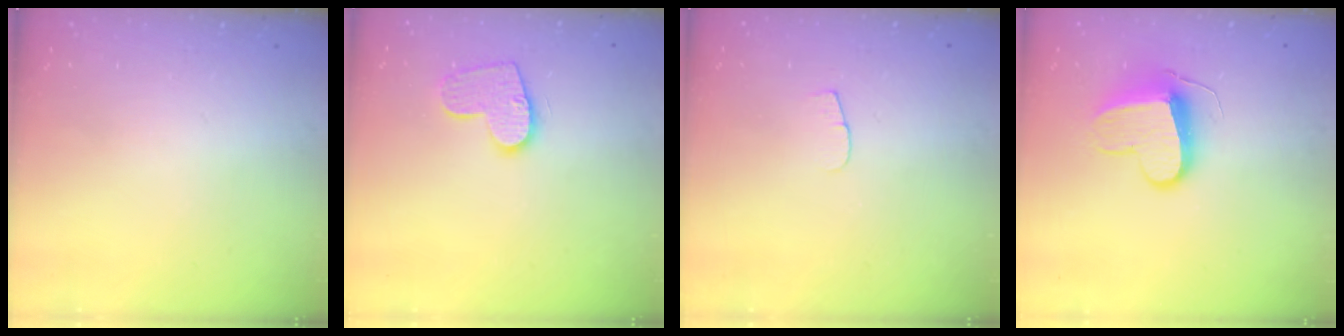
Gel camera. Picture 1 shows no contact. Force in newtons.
{"total": 11.4, "press": 11.3, "slide": 0.6}
{"total": 3.7, "press": 3.7, "slide": 0.4}
{"total": 9.9, "press": 9.9, "slide": 0.0}